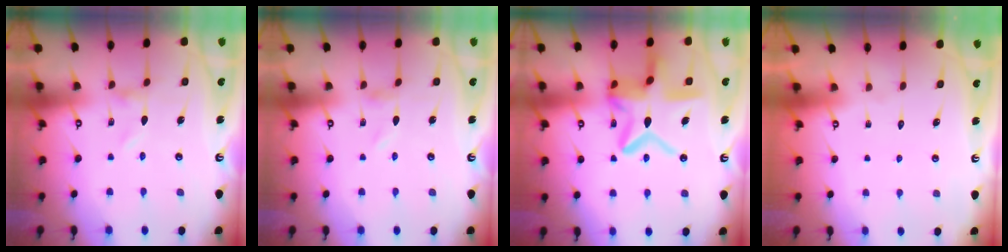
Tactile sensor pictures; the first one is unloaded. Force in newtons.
{"total": 1.0, "press": 1.0, "slide": 0.0}
{"total": 17.7, "press": 17.6, "slide": 1.6}
{"total": 1.6, "press": 1.6, "slide": 0.2}